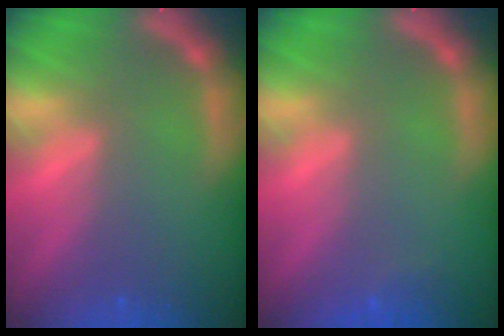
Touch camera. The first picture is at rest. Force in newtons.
{"total": 0.9}